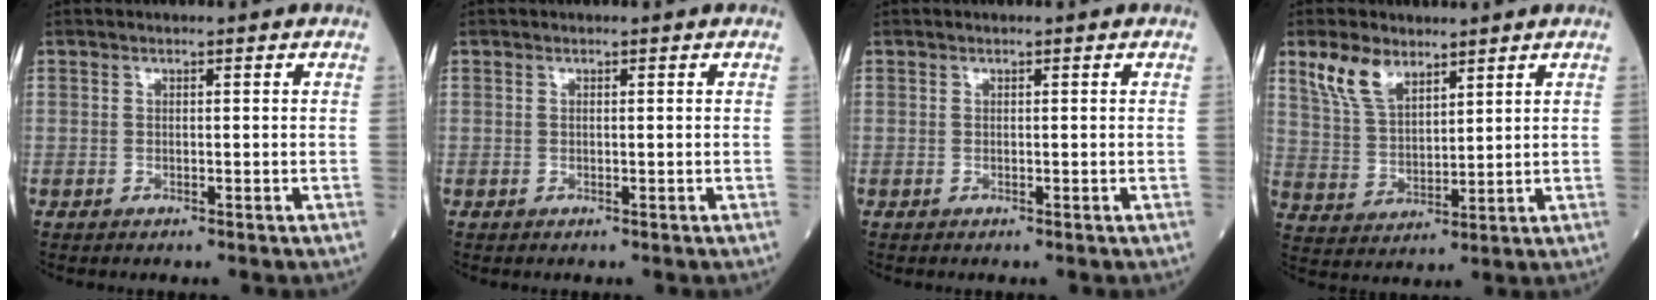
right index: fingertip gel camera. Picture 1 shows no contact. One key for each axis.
{"total": 0.0}
{"total": 0.0}
{"total": 7.3, "fx": 5.0, "fy": 3.4, "fz": 4.0, "tx": -0.091, "ty": 0.012, "tz": 0.107}